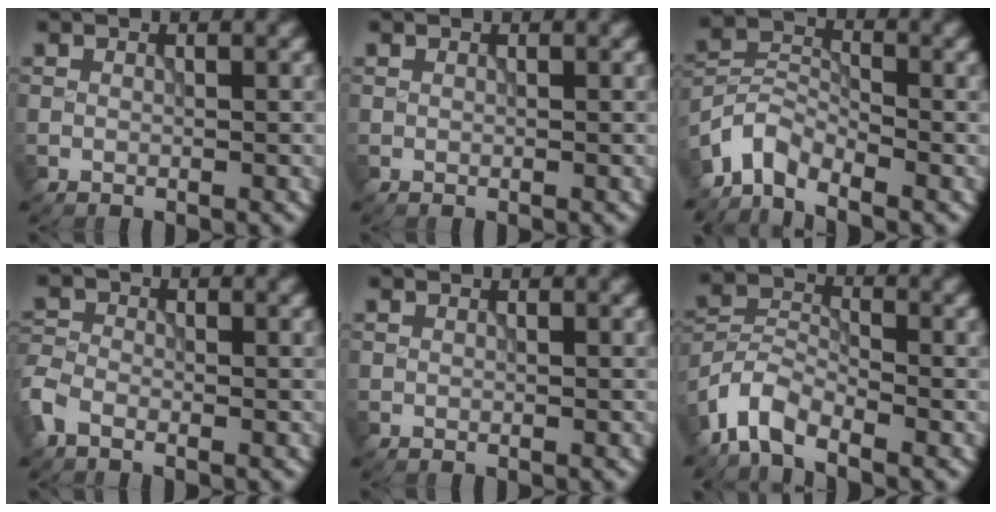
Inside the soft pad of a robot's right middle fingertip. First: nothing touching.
{"total": 0.0}
{"total": 3.9, "force": [-3.3, 1.6, 1.5], "torque": [-0.025, 0.003, -0.080]}
{"total": 2.4, "force": [-1.6, 1.3, 1.3], "torque": [-0.032, 0.001, -0.050]}
{"total": 0.0}
{"total": 4.4, "force": [-3.4, 1.8, 2.2], "torque": [-0.046, 0.001, -0.082]}